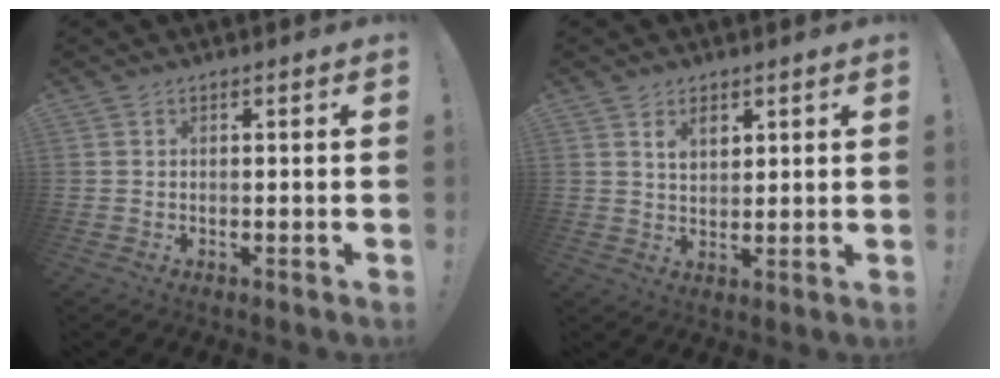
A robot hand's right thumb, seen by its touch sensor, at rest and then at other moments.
{"total": 4.3, "force": [2.4, 2.8, 2.2], "torque": [-0.036, -0.009, 0.041]}